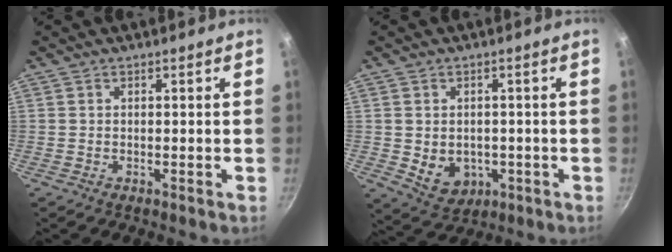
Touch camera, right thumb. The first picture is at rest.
{"total": 7.0, "force": [-1.2, 5.5, 4.1], "torque": [-0.042, -0.005, -0.003]}